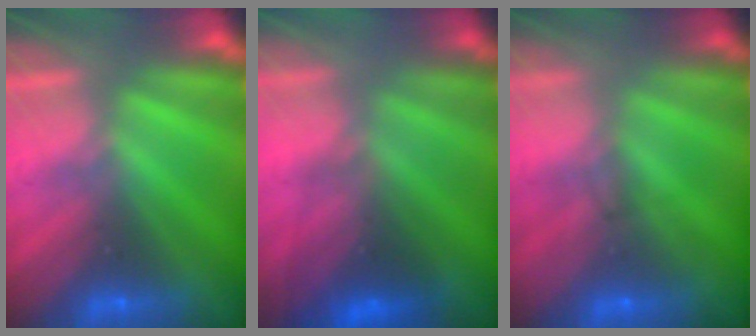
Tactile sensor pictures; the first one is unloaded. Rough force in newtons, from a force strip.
{"total": 2.2}
{"total": 1.6}